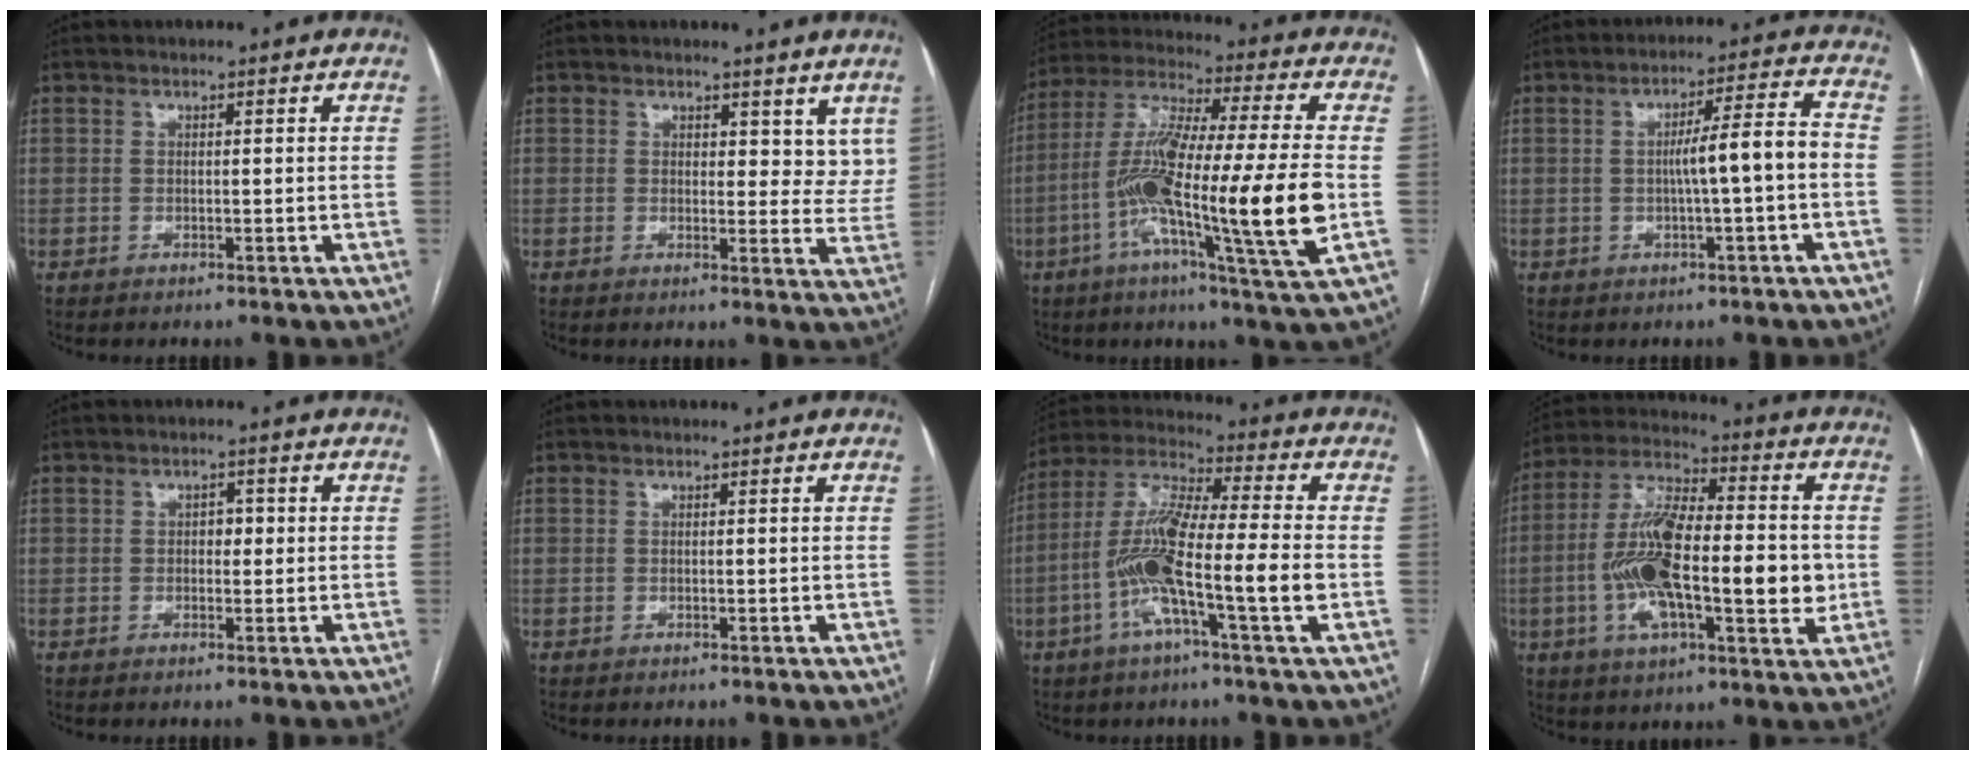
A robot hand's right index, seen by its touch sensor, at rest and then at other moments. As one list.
[{"total": 5.5, "force": [4.0, 3.1, 2.2], "torque": [-0.001, -0.013, 0.039]}, {"total": 21.3, "force": [-4.9, 0.0, 20.8], "torque": [-0.373, -0.014, -0.094]}, {"total": 7.3, "force": [-1.0, -0.2, 7.2], "torque": [-0.113, 0.019, -0.012]}, {"total": 1.9, "force": [0.1, 1.2, 1.4], "torque": [-0.016, 0.007, -0.001]}, {"total": 0.0}, {"total": 14.9, "force": [-3.8, 0.5, 14.4], "torque": [-0.282, 0.005, -0.081]}, {"total": 19.7, "force": [-2.2, 6.3, 18.6], "torque": [-0.342, 0.013, -0.040]}]